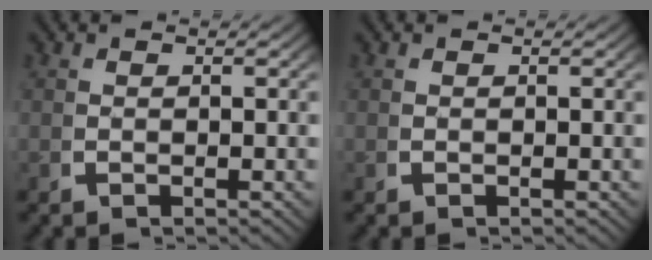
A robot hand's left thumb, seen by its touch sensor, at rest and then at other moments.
{"total": 0.0}